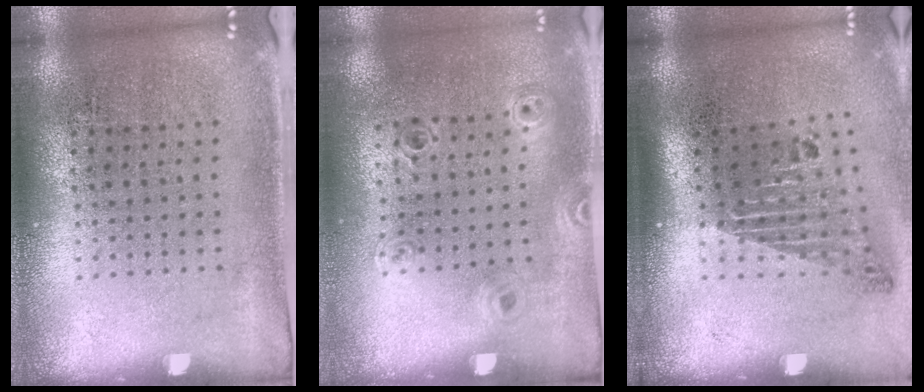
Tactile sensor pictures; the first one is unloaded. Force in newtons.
{"total": 0.9, "press": 0.9, "slide": 0.3}
{"total": 1.8, "press": 1.2, "slide": 1.4}